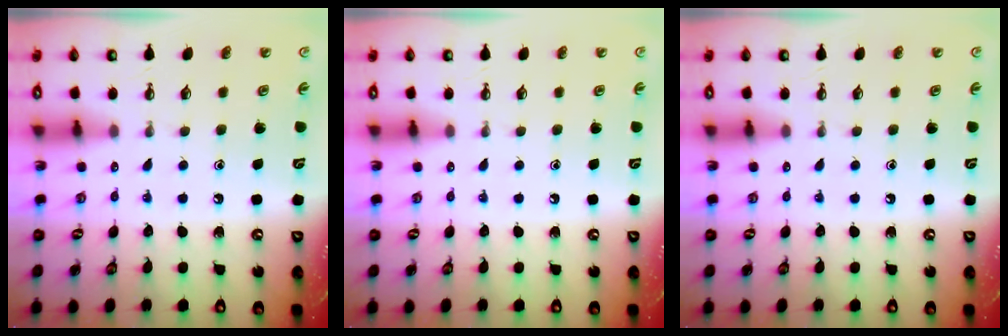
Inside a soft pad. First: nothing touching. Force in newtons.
{"total": 0.0}
{"total": 0.0}